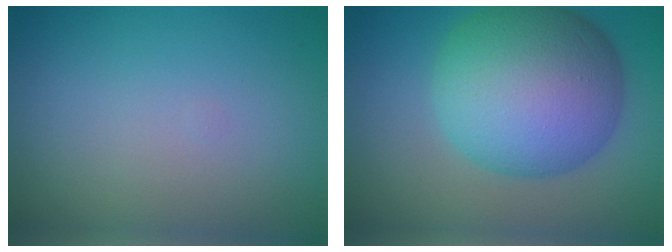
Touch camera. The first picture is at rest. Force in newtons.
{"total": 12.1, "press": 12.1, "slide": 0.1}